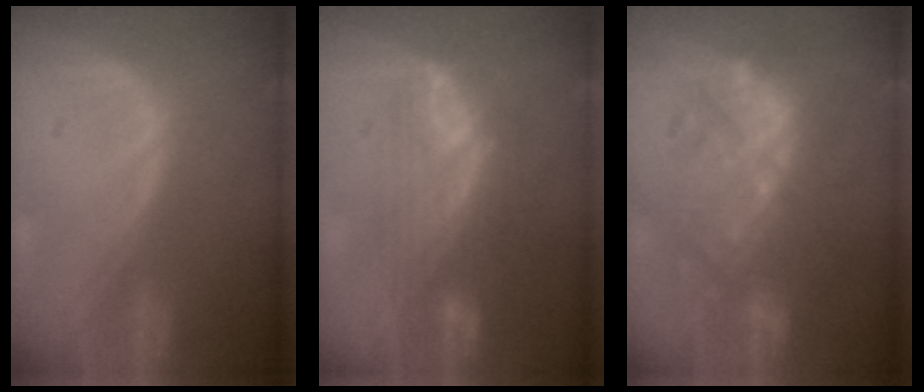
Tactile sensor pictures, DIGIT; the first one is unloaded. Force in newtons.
{"total": 7.3, "press": 7.1, "slide": 1.5}
{"total": 9.8, "press": 9.7, "slide": 1.0}